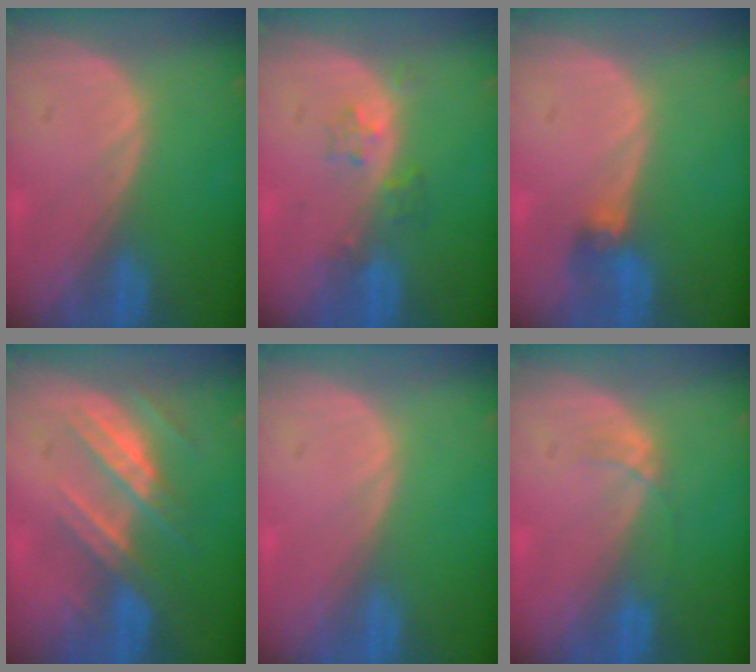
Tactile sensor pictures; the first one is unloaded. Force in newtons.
{"total": 2.6, "press": 2.6, "slide": 0.2}
{"total": 2.8, "press": 2.6, "slide": 1.1}
{"total": 7.3, "press": 6.8, "slide": 2.7}
{"total": 0.0}
{"total": 1.3, "press": 1.3, "slide": 0.1}